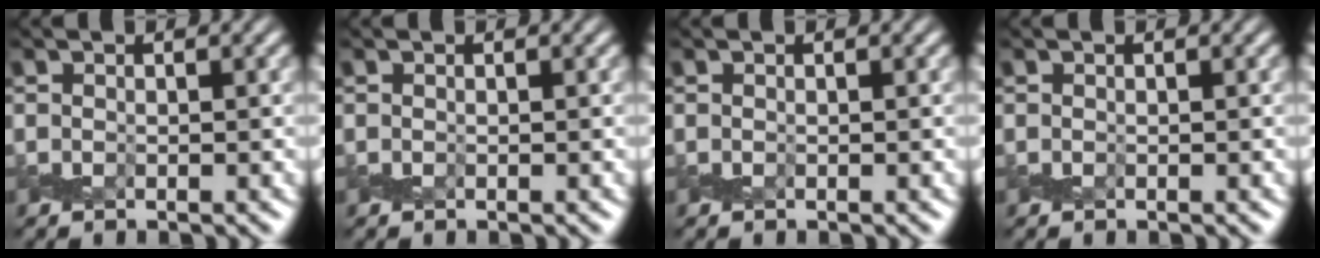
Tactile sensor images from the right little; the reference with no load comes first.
{"total": 0.0}
{"total": 0.0}
{"total": 0.0}